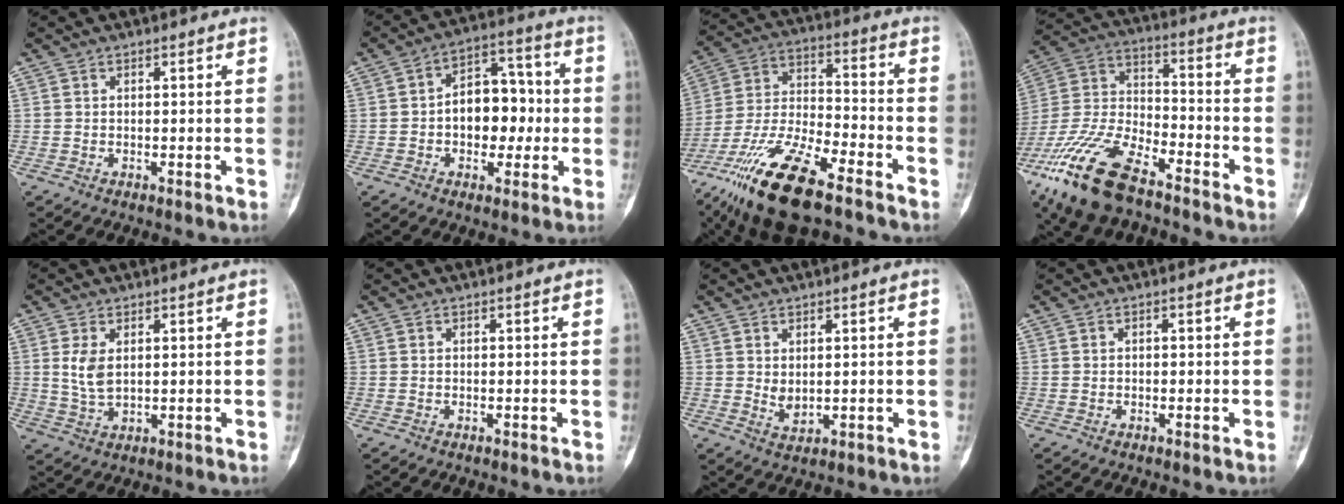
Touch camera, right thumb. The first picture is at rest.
{"total": 11.9, "force": [-0.8, 8.0, 8.8], "torque": [-0.083, 0.037, -0.018]}
{"total": 19.6, "force": [-13.0, 5.6, 13.6], "torque": [-0.285, 0.043, -0.239]}
{"total": 19.8, "force": [-12.9, 7.8, 12.9], "torque": [-0.280, 0.039, -0.247]}
{"total": 4.6, "force": [1.2, 2.5, 3.7], "torque": [-0.072, -0.008, 0.031]}
{"total": 0.0}
{"total": 2.5, "force": [0.5, 1.4, 2.1], "torque": [-0.033, -0.011, 0.018]}
{"total": 0.0}